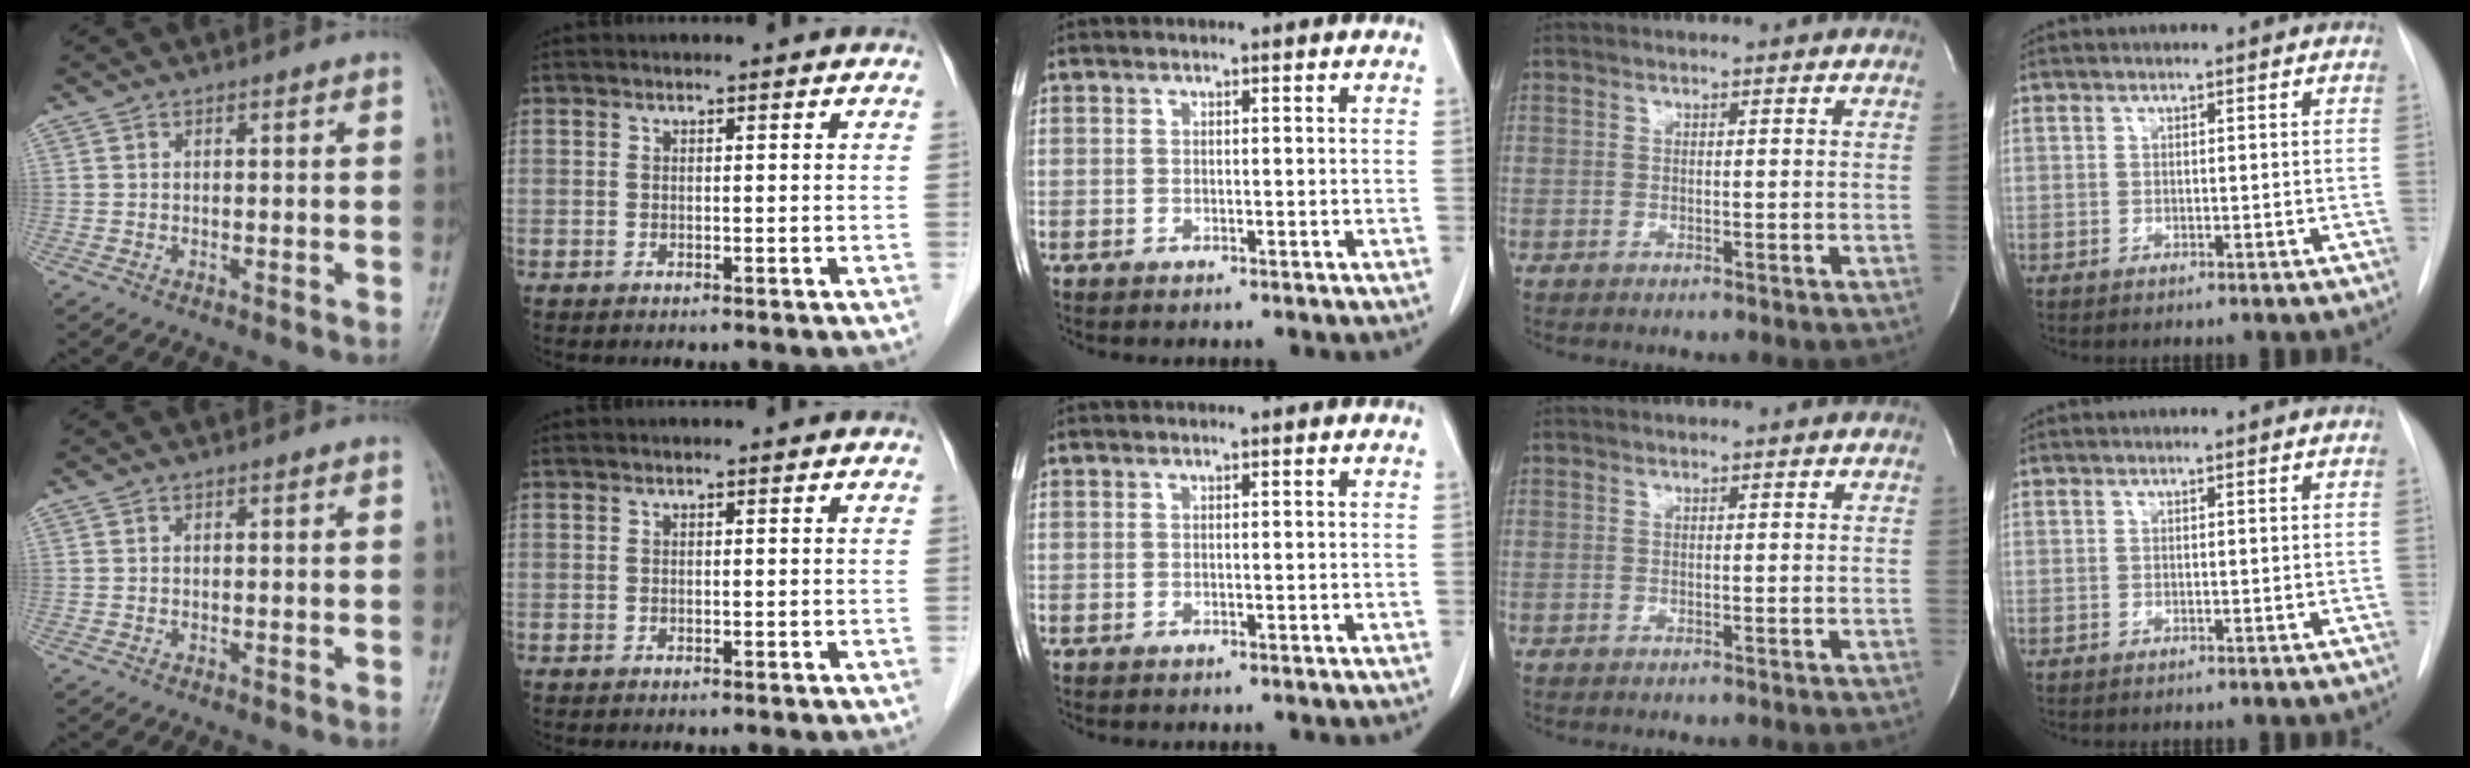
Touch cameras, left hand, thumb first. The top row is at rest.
{}